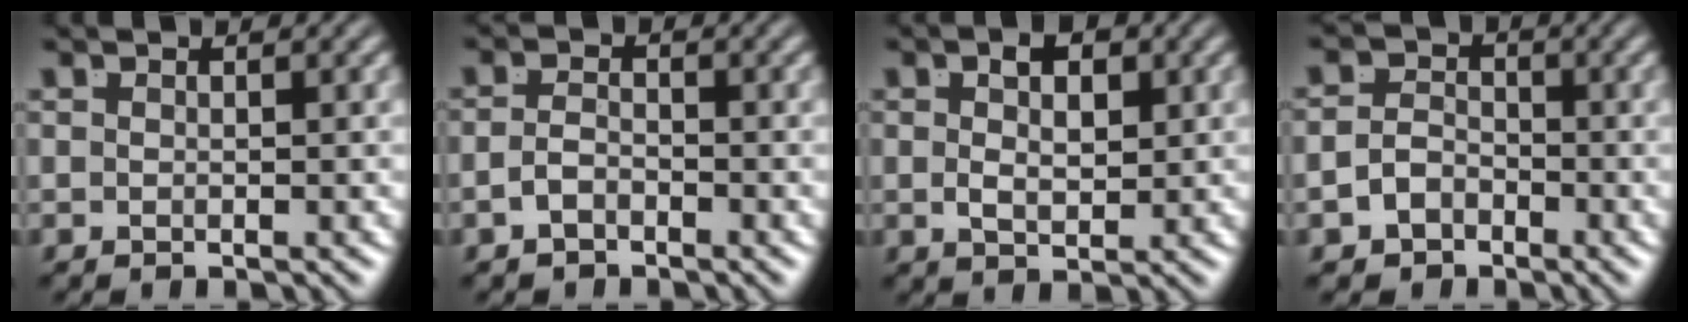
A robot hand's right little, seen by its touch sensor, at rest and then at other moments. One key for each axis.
{"total": 1.7, "fx": -1.6, "fy": 0.3, "fz": 0.7, "tx": -0.015, "ty": -0.013, "tz": -0.020}
{"total": 2.8, "fx": 0.7, "fy": 1.1, "fz": 2.5, "tx": -0.033, "ty": -0.012, "tz": 0.019}
{"total": 5.1, "fx": -2.3, "fy": 4.4, "fz": 1.0, "tx": -0.021, "ty": -0.022, "tz": -0.041}